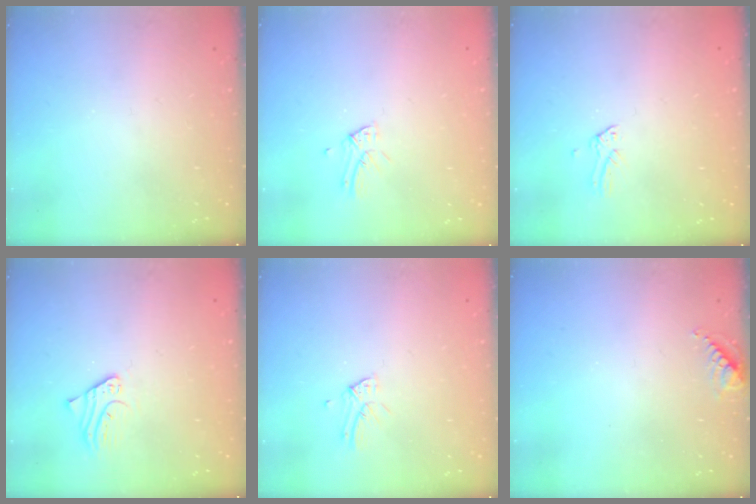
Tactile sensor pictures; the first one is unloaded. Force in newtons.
{"total": 3.0, "press": 3.0, "slide": 0.3}
{"total": 0.0}
{"total": 2.2, "press": 2.2, "slide": 0.3}
{"total": 3.0, "press": 3.0, "slide": 0.3}
{"total": 5.7, "press": 5.7, "slide": 0.7}